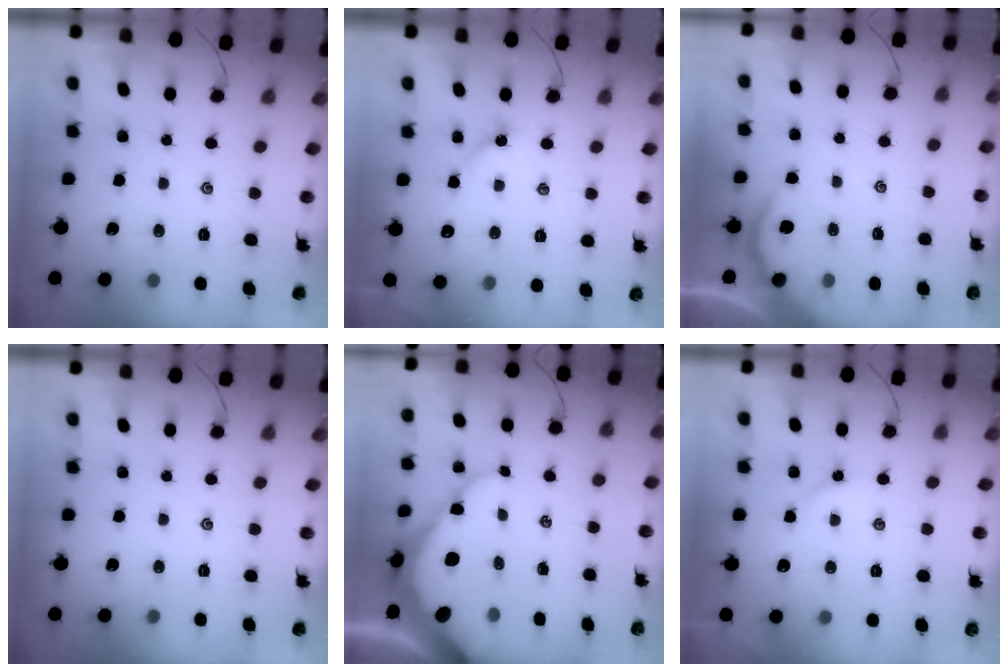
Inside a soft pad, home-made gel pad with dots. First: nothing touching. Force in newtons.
{"total": 2.2, "press": 2.2, "slide": 0.4}
{"total": 2.1, "press": 2.0, "slide": 0.4}
{"total": 0.0}
{"total": 11.6, "press": 11.5, "slide": 1.2}
{"total": 3.0, "press": 2.9, "slide": 0.6}